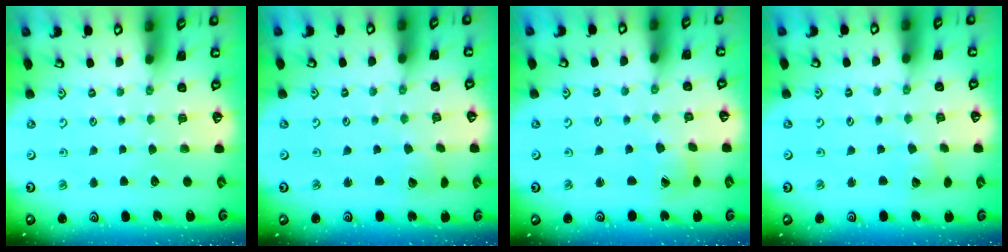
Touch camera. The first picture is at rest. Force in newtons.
{"total": 2.4, "press": 2.4, "slide": 0.3}
{"total": 2.9, "press": 2.9, "slide": 0.4}
{"total": 4.6, "press": 4.6, "slide": 0.5}